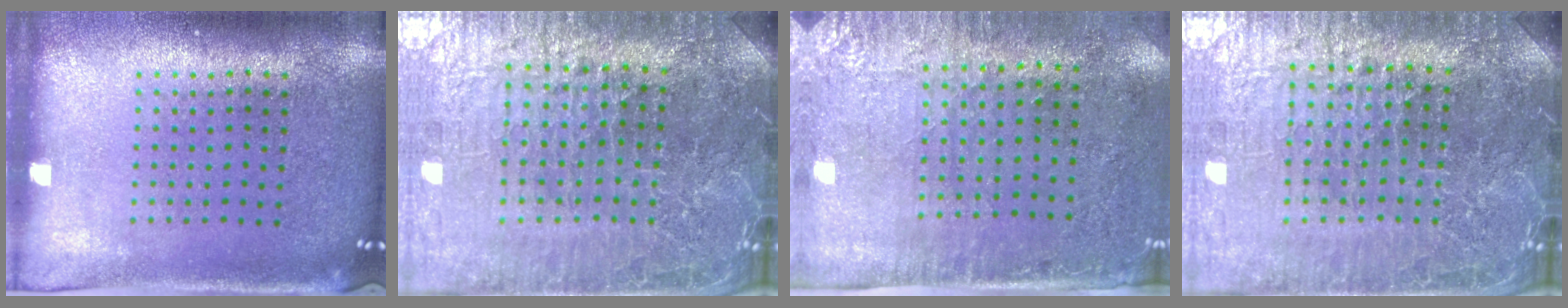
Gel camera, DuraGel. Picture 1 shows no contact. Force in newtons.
{"total": 5.5, "press": 5.1, "slide": 1.9}
{"total": 2.9, "press": 2.4, "slide": 1.6}
{"total": 5.5, "press": 5.1, "slide": 1.9}